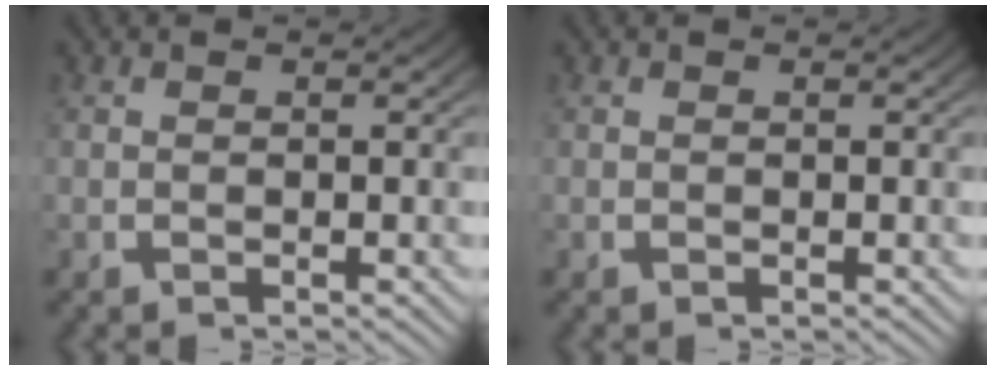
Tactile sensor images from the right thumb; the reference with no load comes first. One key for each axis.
{"total": 0.0}